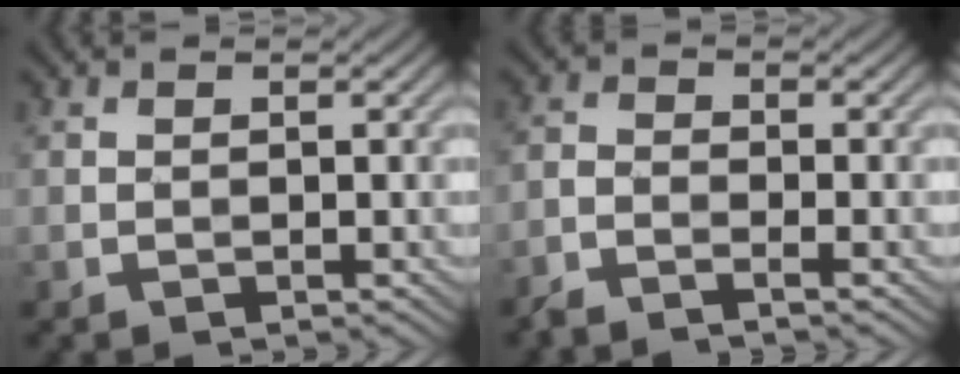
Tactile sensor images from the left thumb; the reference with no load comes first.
{"total": 2.3, "force": [-2.0, 0.3, 1.0], "torque": [-0.034, -0.001, -0.051]}